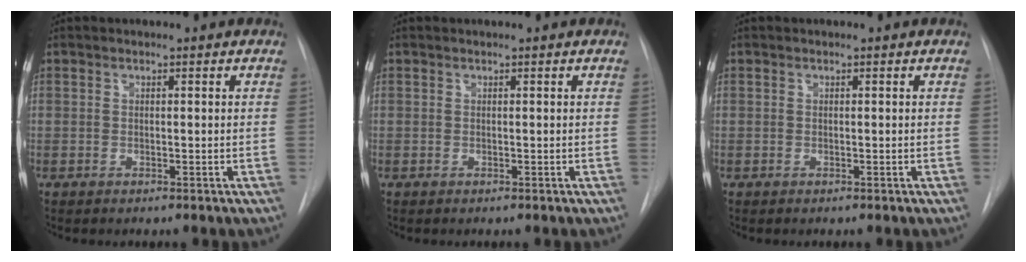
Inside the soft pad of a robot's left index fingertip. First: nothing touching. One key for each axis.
{"total": 0.0}
{"total": 0.0}